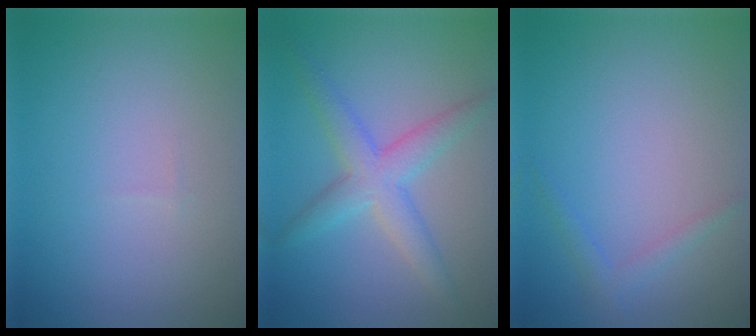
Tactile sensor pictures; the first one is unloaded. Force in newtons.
{"total": 4.3, "press": 4.3, "slide": 0.1}
{"total": 1.2, "press": 1.2, "slide": 0.1}